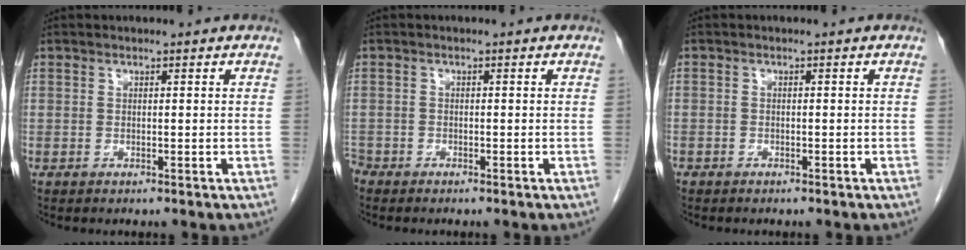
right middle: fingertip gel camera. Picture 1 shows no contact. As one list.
[{"total": 1.9, "force": [-1.7, 0.9, 0.2], "torque": [-0.007, -0.001, -0.031]}, {"total": 0.8, "force": [-0.6, 0.5, 0.1], "torque": [-0.007, 0.001, -0.012]}]